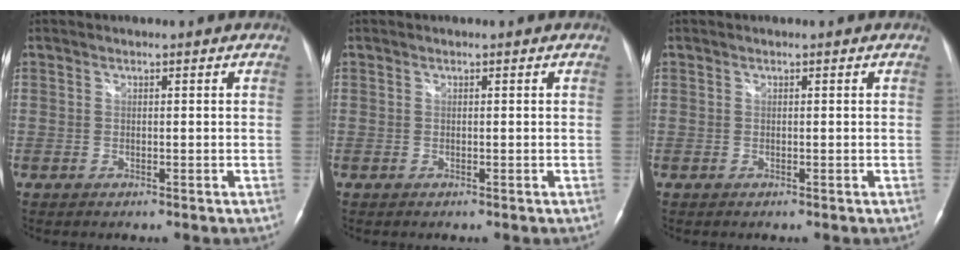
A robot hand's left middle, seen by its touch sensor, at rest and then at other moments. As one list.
[{"total": 0.0}, {"total": 0.0}]